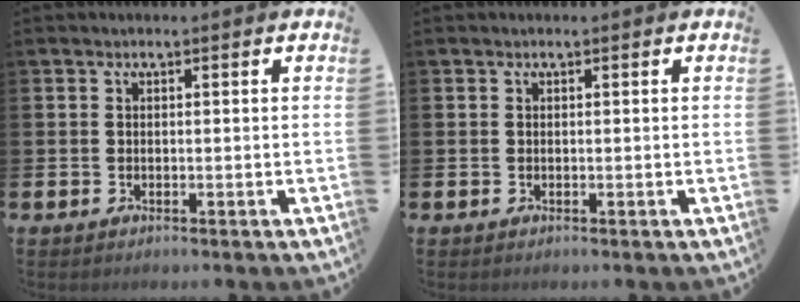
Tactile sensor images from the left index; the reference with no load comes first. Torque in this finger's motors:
{"motor_torque": [-0.12, -0.11, -0.05, -0.04]}